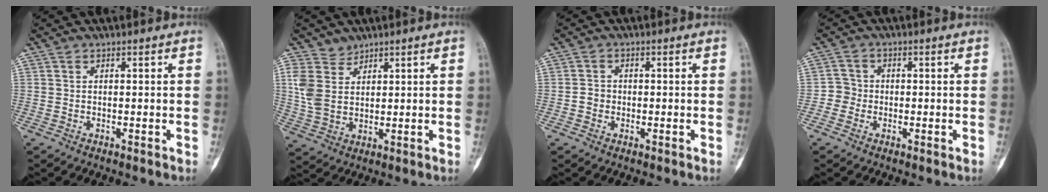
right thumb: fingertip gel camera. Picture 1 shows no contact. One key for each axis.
{"total": 6.2, "fx": 3.7, "fy": 4.4, "fz": 2.3, "tx": -0.036, "ty": -0.023, "tz": 0.084}
{"total": 2.2, "fx": -0.5, "fy": 2.0, "fz": 0.7, "tx": -0.003, "ty": 0.008, "tz": -0.013}
{"total": 3.0, "fx": -0.9, "fy": 2.8, "fz": 0.4, "tx": 0.013, "ty": 0.011, "tz": -0.028}